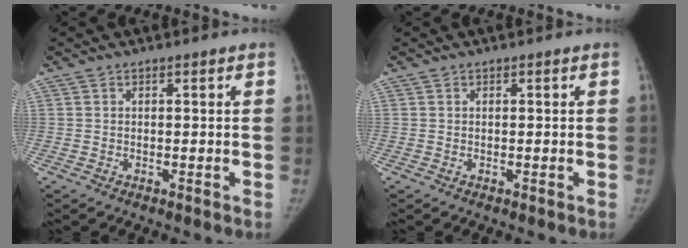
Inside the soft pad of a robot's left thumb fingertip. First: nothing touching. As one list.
[{"total": 0.0}]